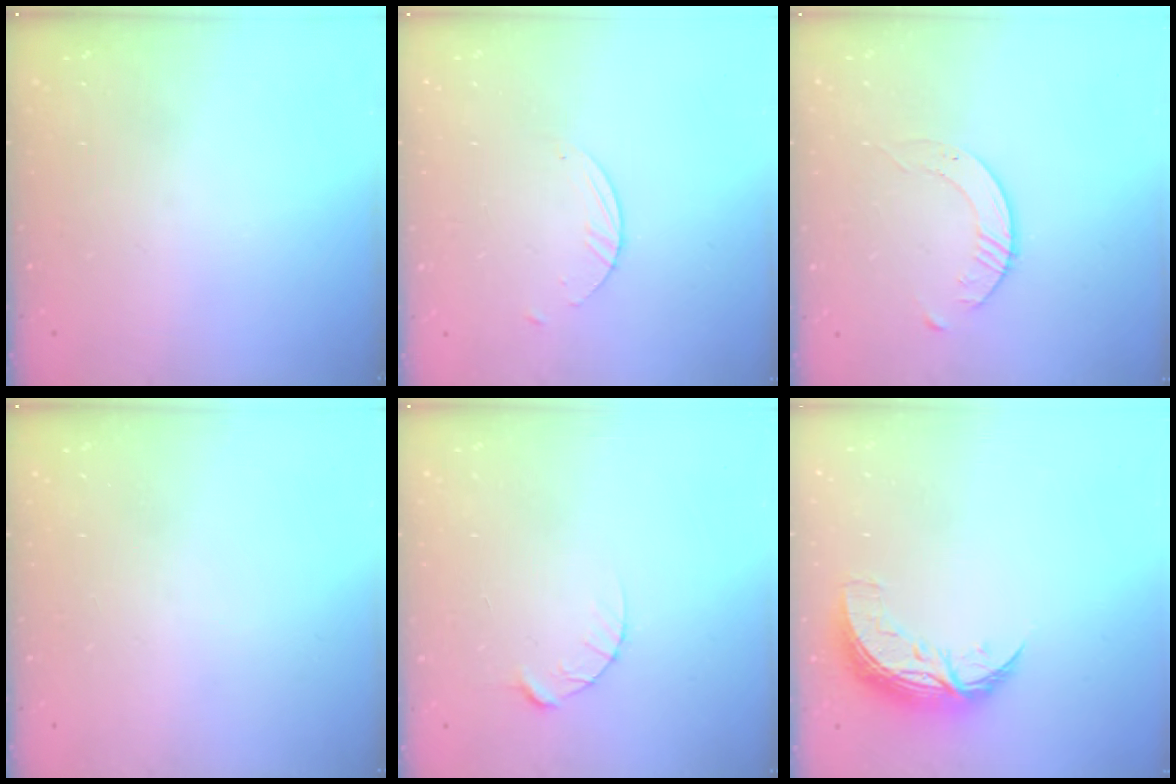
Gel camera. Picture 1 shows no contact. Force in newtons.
{"total": 2.1, "press": 2.1, "slide": 0.2}
{"total": 3.1, "press": 3.1, "slide": 0.4}
{"total": 0.0}
{"total": 4.7, "press": 4.7, "slide": 0.6}
{"total": 9.3, "press": 9.3, "slide": 0.5}